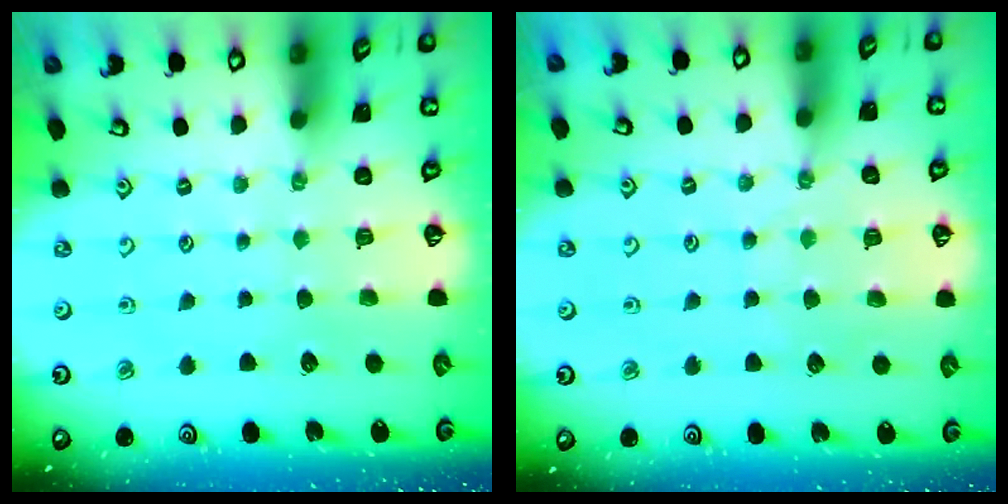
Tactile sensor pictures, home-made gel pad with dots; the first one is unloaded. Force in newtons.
{"total": 4.4, "press": 4.3, "slide": 0.7}